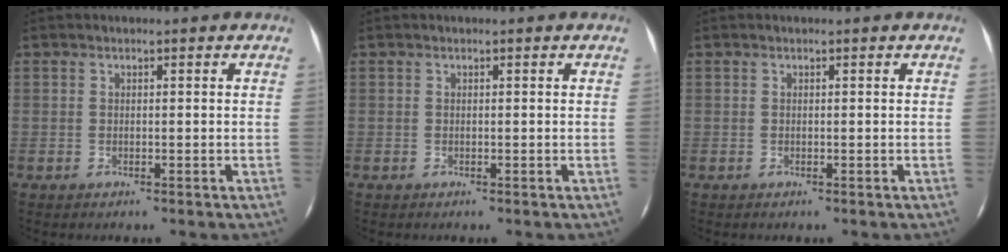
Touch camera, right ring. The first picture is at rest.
{"total": 0.0}
{"total": 0.0}